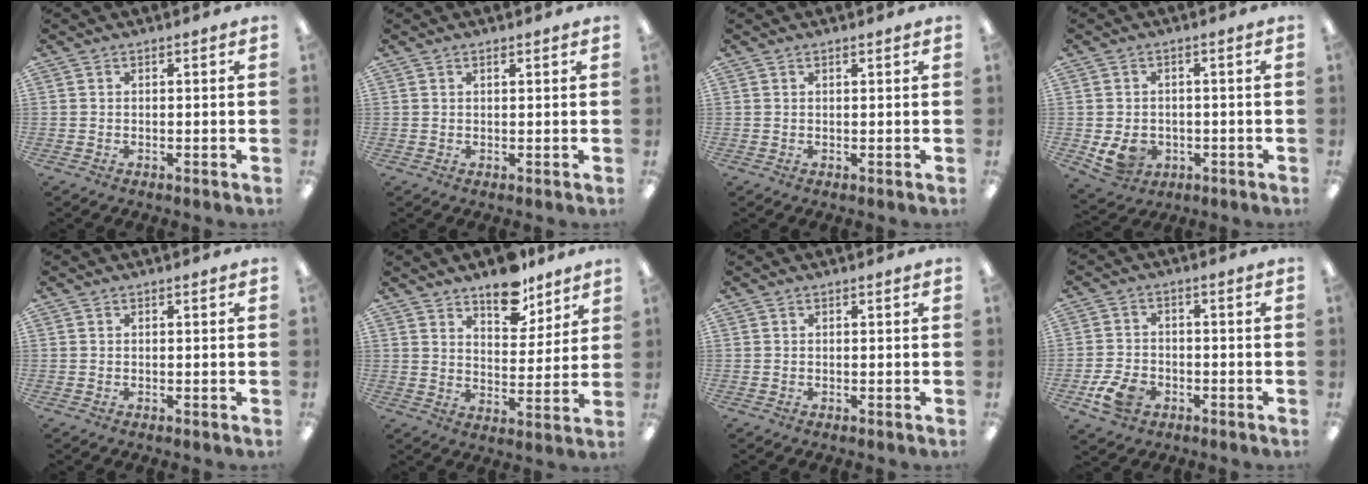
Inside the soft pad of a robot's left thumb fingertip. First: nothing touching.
{"total": 0.9, "force": [0.7, 0.2, 0.5], "torque": [-0.003, -0.003, 0.012]}
{"total": 0.6, "force": [0.5, 0.1, 0.3], "torque": [-0.006, 0.001, 0.009]}
{"total": 6.0, "force": [-1.5, 5.0, 3.0], "torque": [-0.061, 0.009, -0.025]}
{"total": 0.0}
{"total": 10.5, "force": [8.4, 4.8, 4.1], "torque": [-0.035, -0.057, 0.147]}
{"total": 0.0}
{"total": 6.9, "force": [-3.3, 4.8, 3.7], "torque": [-0.077, 0.016, -0.059]}